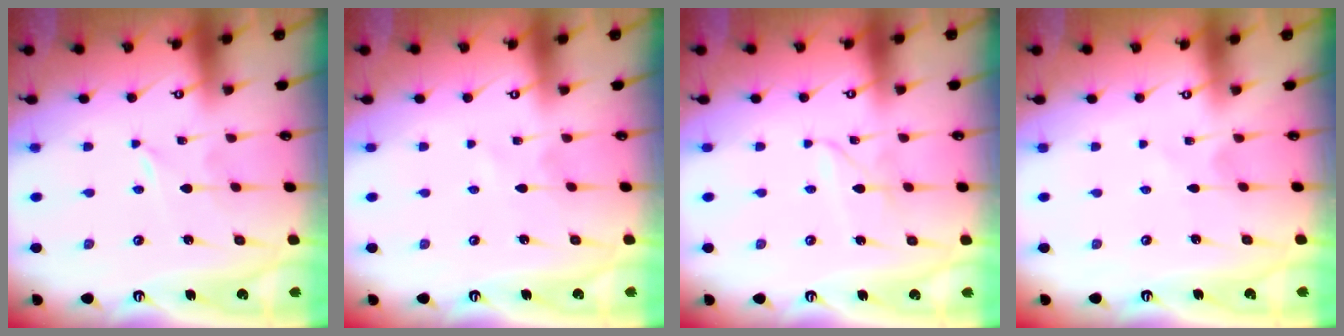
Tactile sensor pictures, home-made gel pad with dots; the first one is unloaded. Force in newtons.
{"total": 1.1, "press": 1.1, "slide": 0.2}
{"total": 2.6, "press": 2.6, "slide": 0.1}
{"total": 1.0, "press": 1.0, "slide": 0.1}